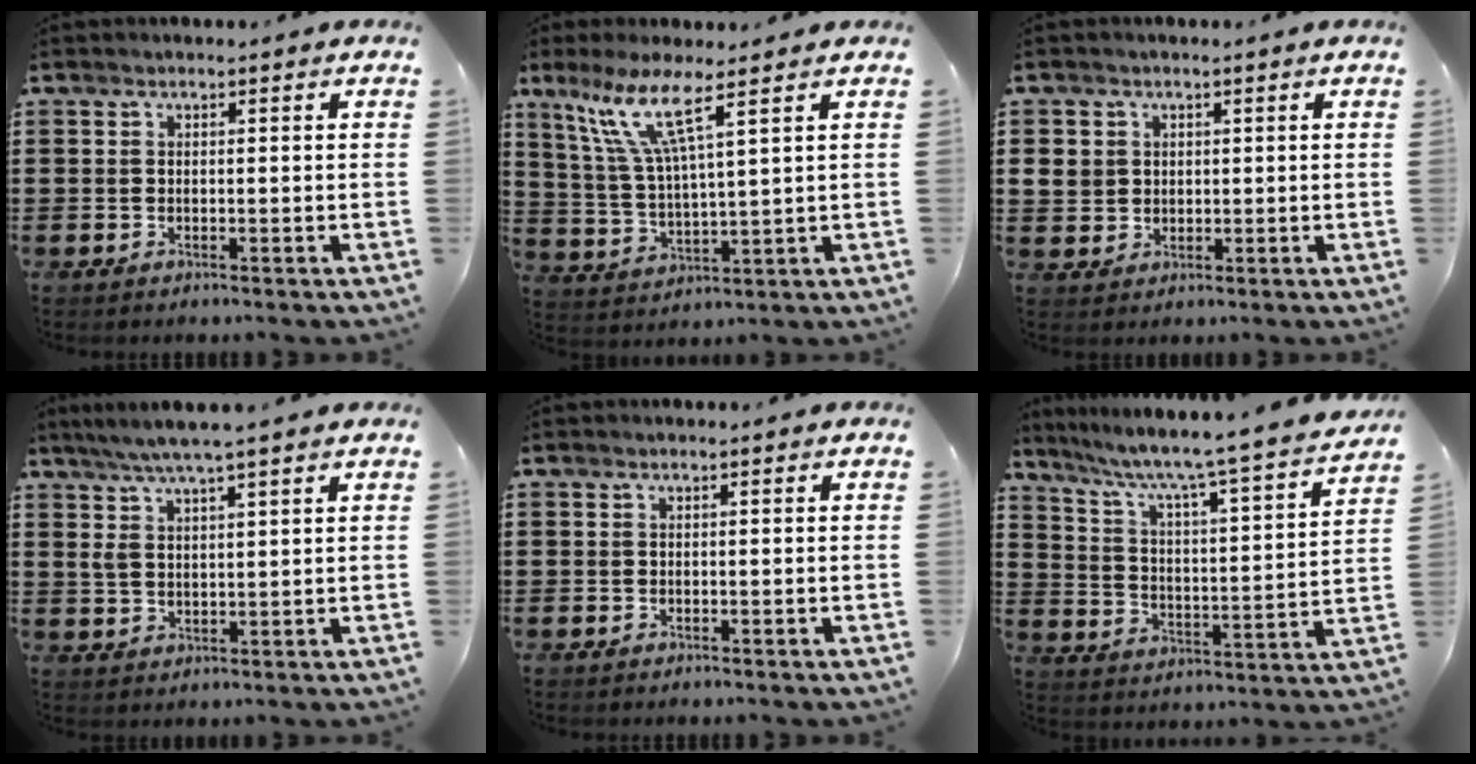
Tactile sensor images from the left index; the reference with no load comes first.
{"total": 10.2, "force": [6.4, 1.3, 7.9], "torque": [-0.179, -0.015, 0.112]}
{"total": 3.2, "force": [0.8, 2.9, 0.8], "torque": [-0.037, 0.007, 0.011]}
{"total": 5.4, "force": [3.7, 0.7, 3.8], "torque": [-0.083, -0.003, 0.066]}
{"total": 0.0}
{"total": 5.2, "force": [4.3, -0.5, 3.0], "torque": [-0.079, -0.050, 0.058]}